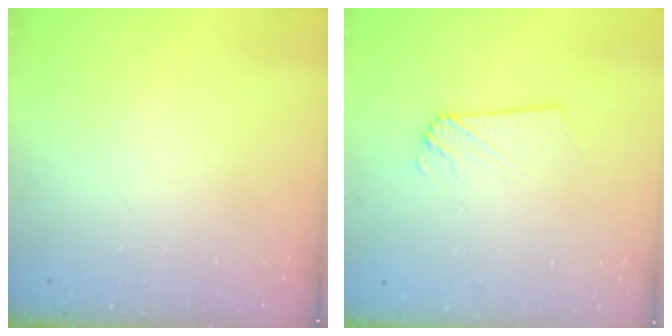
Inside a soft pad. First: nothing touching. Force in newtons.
{"total": 2.3, "press": 2.3, "slide": 0.2}